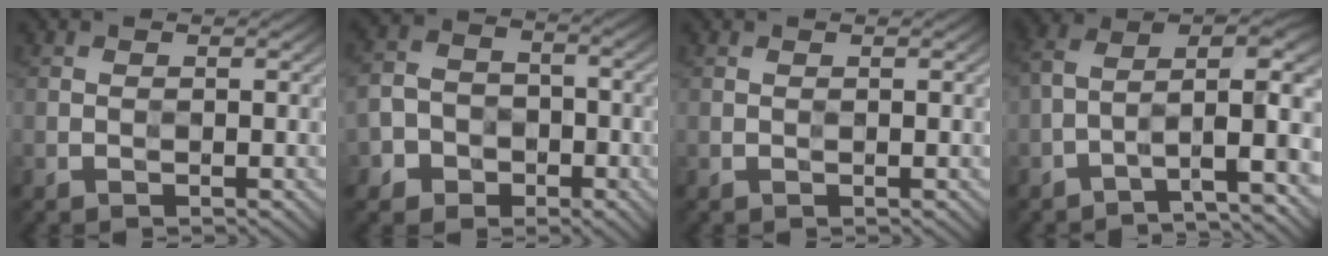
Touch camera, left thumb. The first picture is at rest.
{"total": 5.5, "force": [-2.7, 4.4, 1.8], "torque": [-0.034, -0.004, -0.064]}
{"total": 0.0}
{"total": 9.7, "force": [-3.2, 4.1, 8.2], "torque": [-0.145, 0.013, -0.062]}